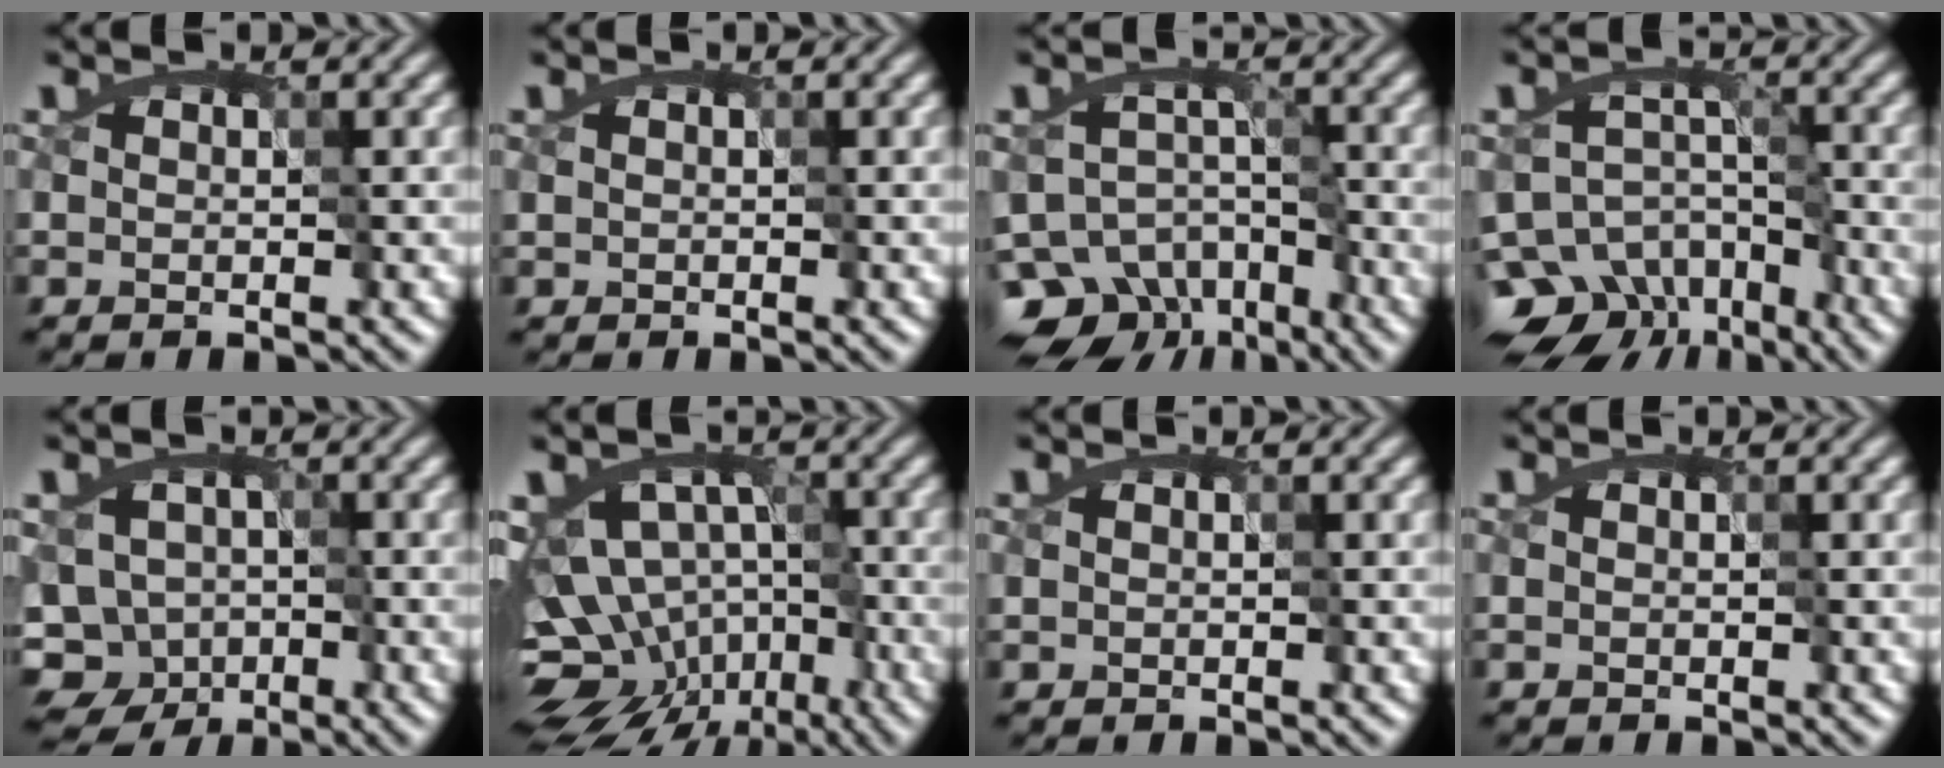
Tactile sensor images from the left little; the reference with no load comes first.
{"total": 0.0}
{"total": 11.0, "force": [-7.9, 6.9, 3.6], "torque": [-0.044, -0.002, -0.113]}
{"total": 12.6, "force": [-8.9, 8.0, 3.9], "torque": [-0.052, -0.014, -0.128]}
{"total": 8.1, "force": [-4.5, 6.3, 2.4], "torque": [-0.006, -0.008, -0.087]}
{"total": 10.1, "force": [-5.2, 6.3, 5.9], "torque": [-0.070, -0.013, -0.080]}
{"total": 0.0}
{"total": 0.0}